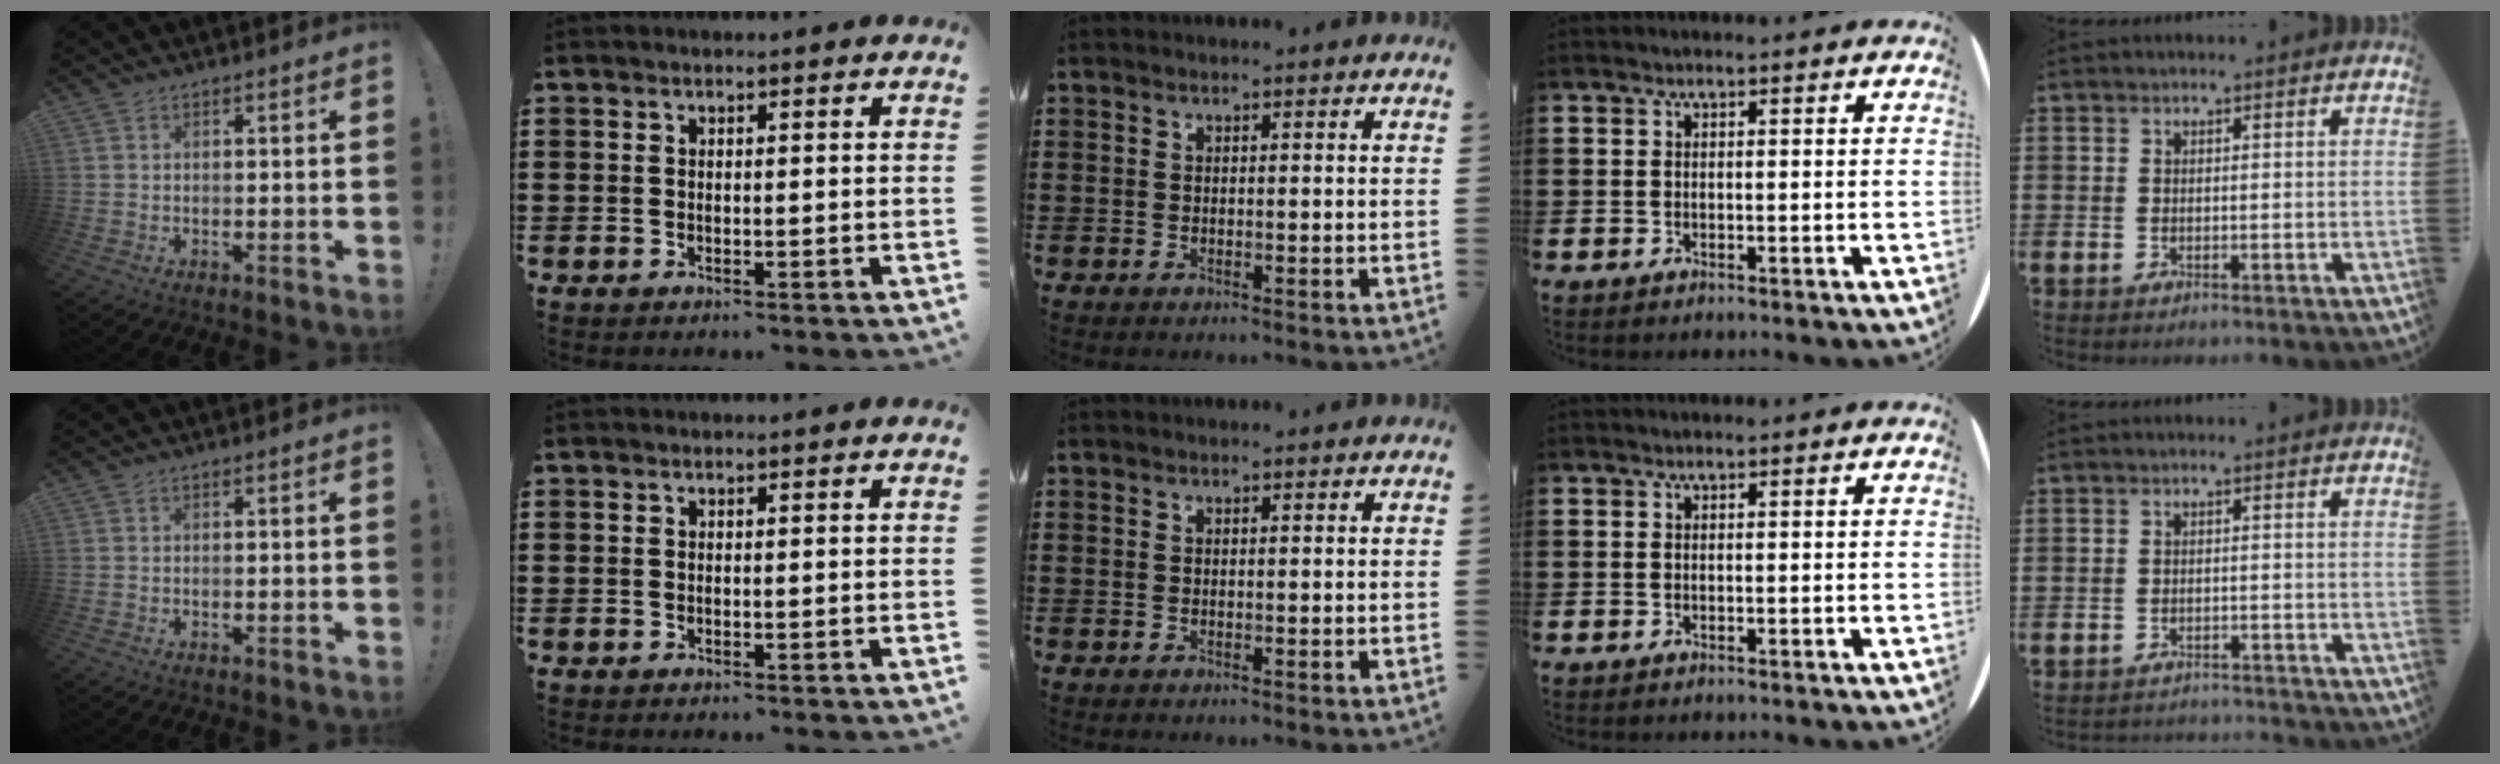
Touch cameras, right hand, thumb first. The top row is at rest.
{"little": {"total": 1.4, "force": [-1.4, 0.0, -0.1], "torque": [-0.004, 0.003, -0.031]}}